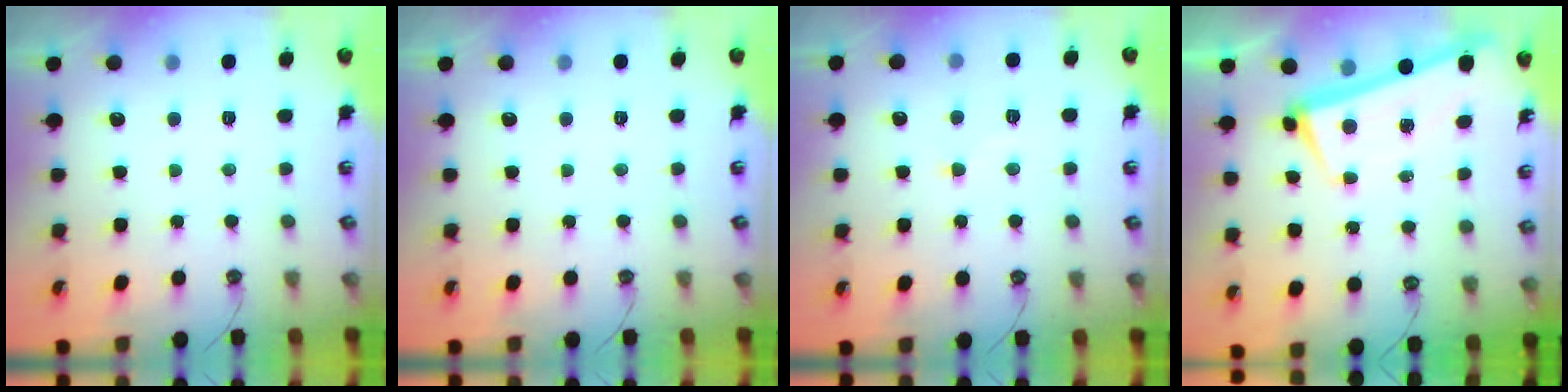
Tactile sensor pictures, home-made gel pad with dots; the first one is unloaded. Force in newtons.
{"total": 0.0}
{"total": 1.9, "press": 1.8, "slide": 0.6}
{"total": 2.0, "press": 1.8, "slide": 0.9}